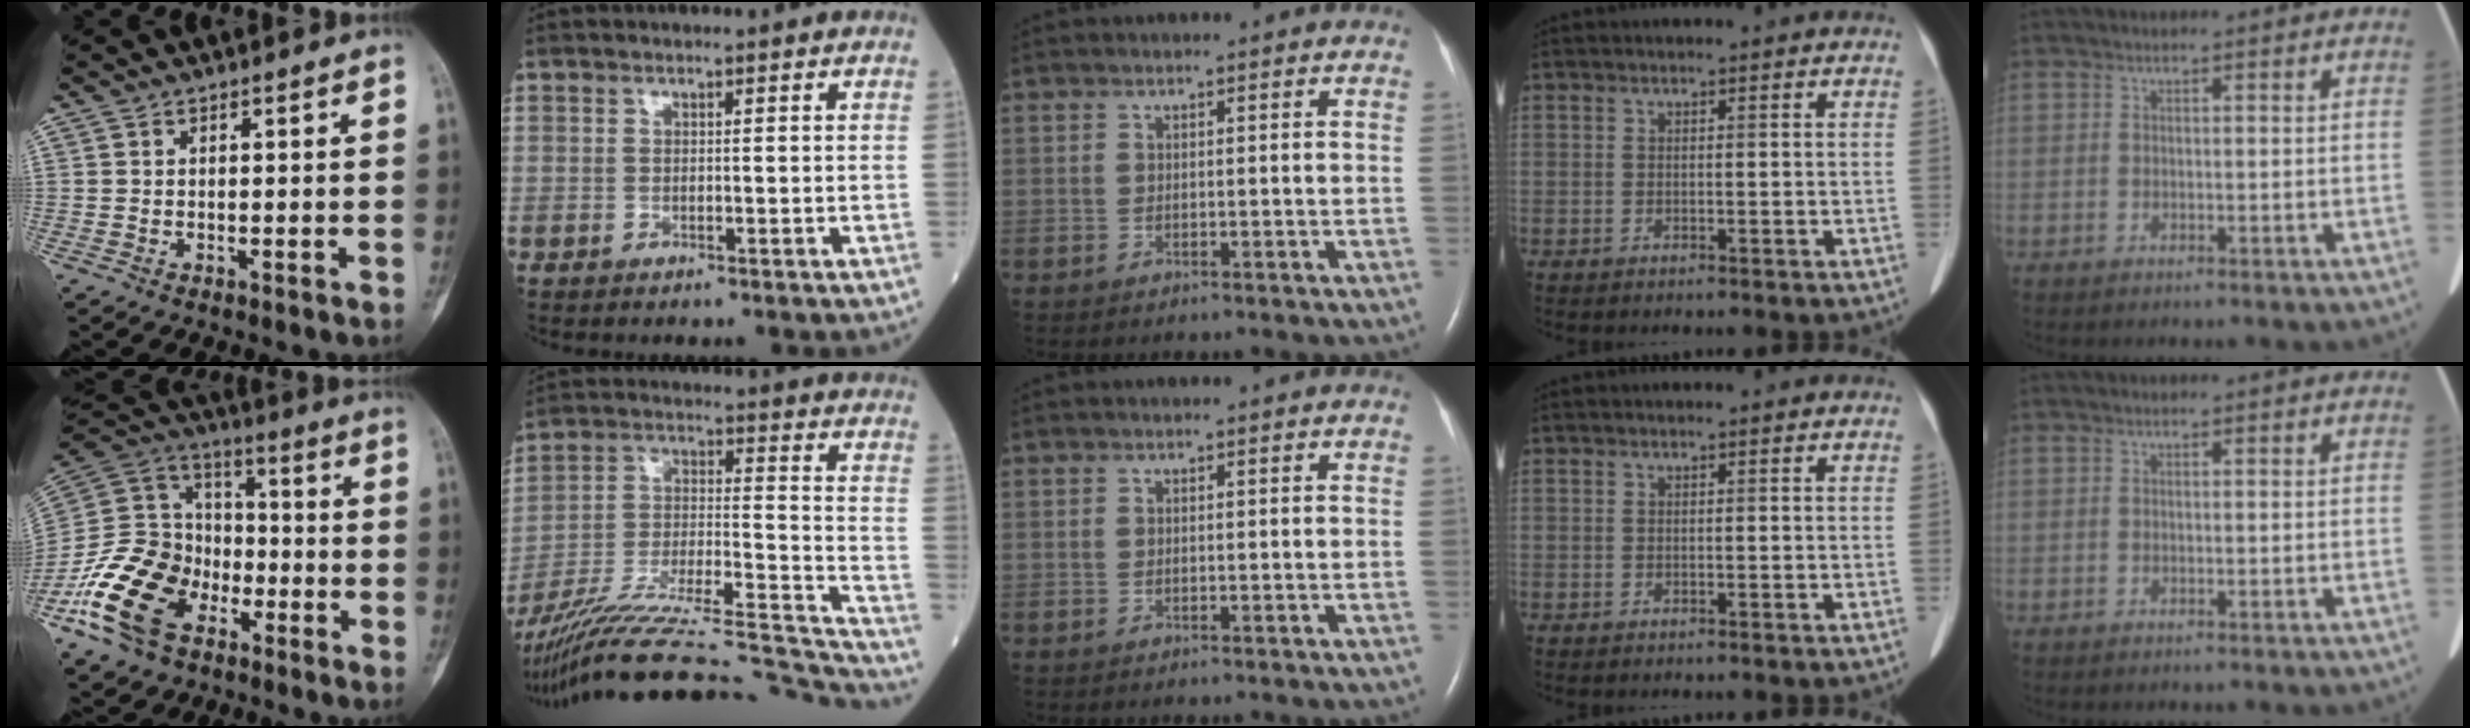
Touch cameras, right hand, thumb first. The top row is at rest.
{"thumb": {"total": 19.8, "force": [-9.6, 13.3, 11.0], "torque": [-0.200, 0.068, -0.187]}, "index": {"total": 33.9, "force": [-31.4, 1.3, 12.7], "torque": [-0.186, -0.032, -0.472]}}